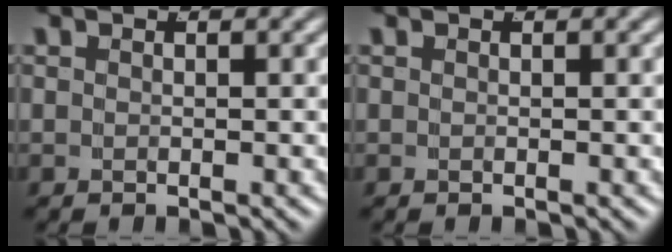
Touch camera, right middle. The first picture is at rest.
{"total": 0.0}